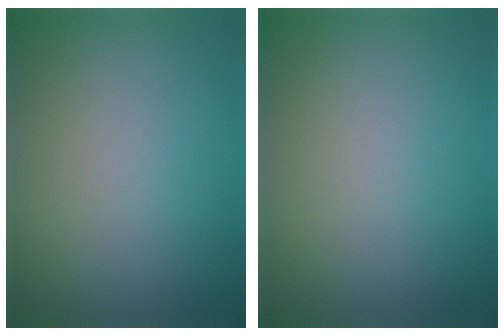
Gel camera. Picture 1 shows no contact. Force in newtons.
{"total": 0.0}